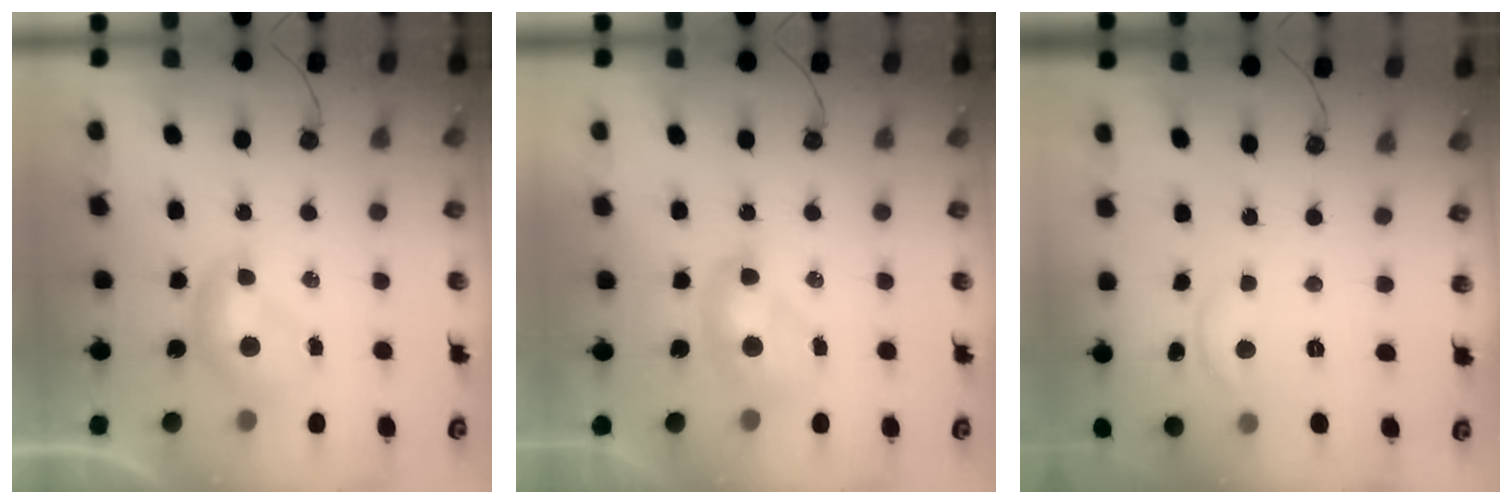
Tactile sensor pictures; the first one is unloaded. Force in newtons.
{"total": 2.0, "press": 2.0, "slide": 0.2}
{"total": 2.3, "press": 2.2, "slide": 0.4}